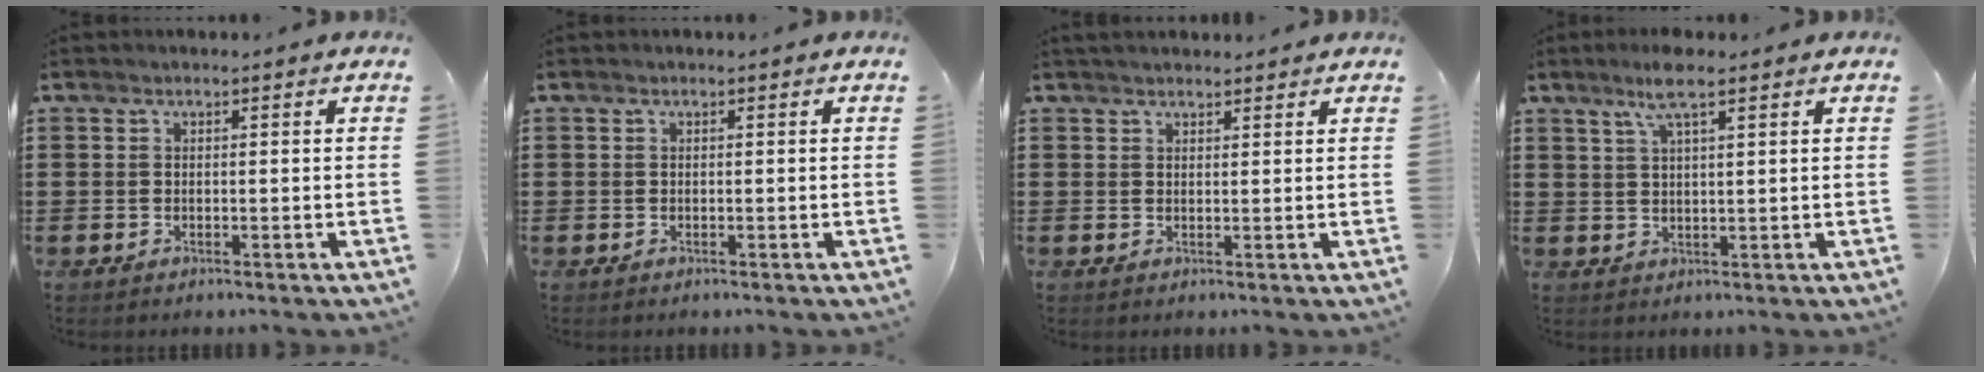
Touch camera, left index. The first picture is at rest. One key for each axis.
{"total": 0.0}
{"total": 1.6, "fx": 1.6, "fy": 0.4, "fz": 0.2, "tx": -0.007, "ty": 0.003, "tz": 0.031}
{"total": 5.3, "fx": 3.3, "fy": 0.7, "fz": 4.0, "tx": -0.086, "ty": 0.007, "tz": 0.058}